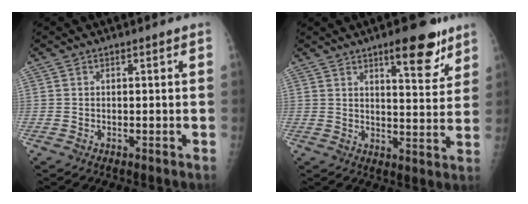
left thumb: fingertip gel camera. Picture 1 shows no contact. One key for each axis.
{"total": 10.7, "fx": 6.9, "fy": 3.4, "fz": 7.5, "tx": -0.076, "ty": -0.041, "tz": 0.096}